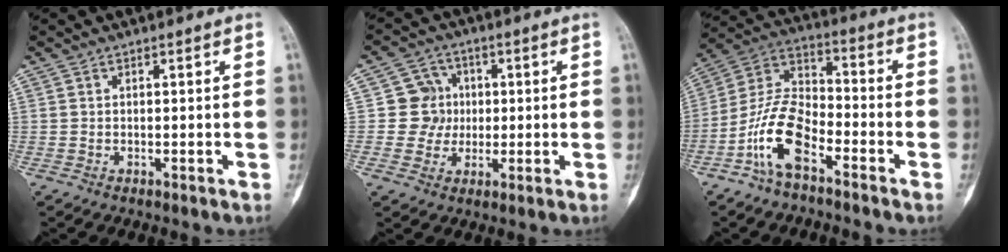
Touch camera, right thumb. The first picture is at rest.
{"total": 6.8, "force": [0.2, 6.7, 1.0], "torque": [0.033, 0.015, -0.003]}
{"total": 12.0, "force": [-6.3, 5.5, 8.7], "torque": [-0.177, 0.056, -0.129]}